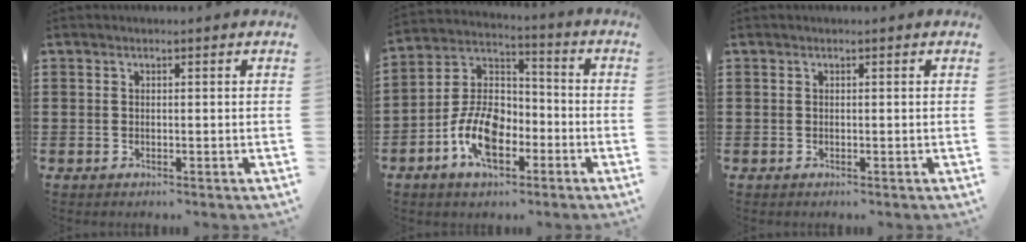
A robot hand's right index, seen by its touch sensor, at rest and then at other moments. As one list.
[{"total": 10.7, "force": [-4.6, 6.1, 7.4], "torque": [-0.175, 0.005, -0.090]}, {"total": 0.0}]